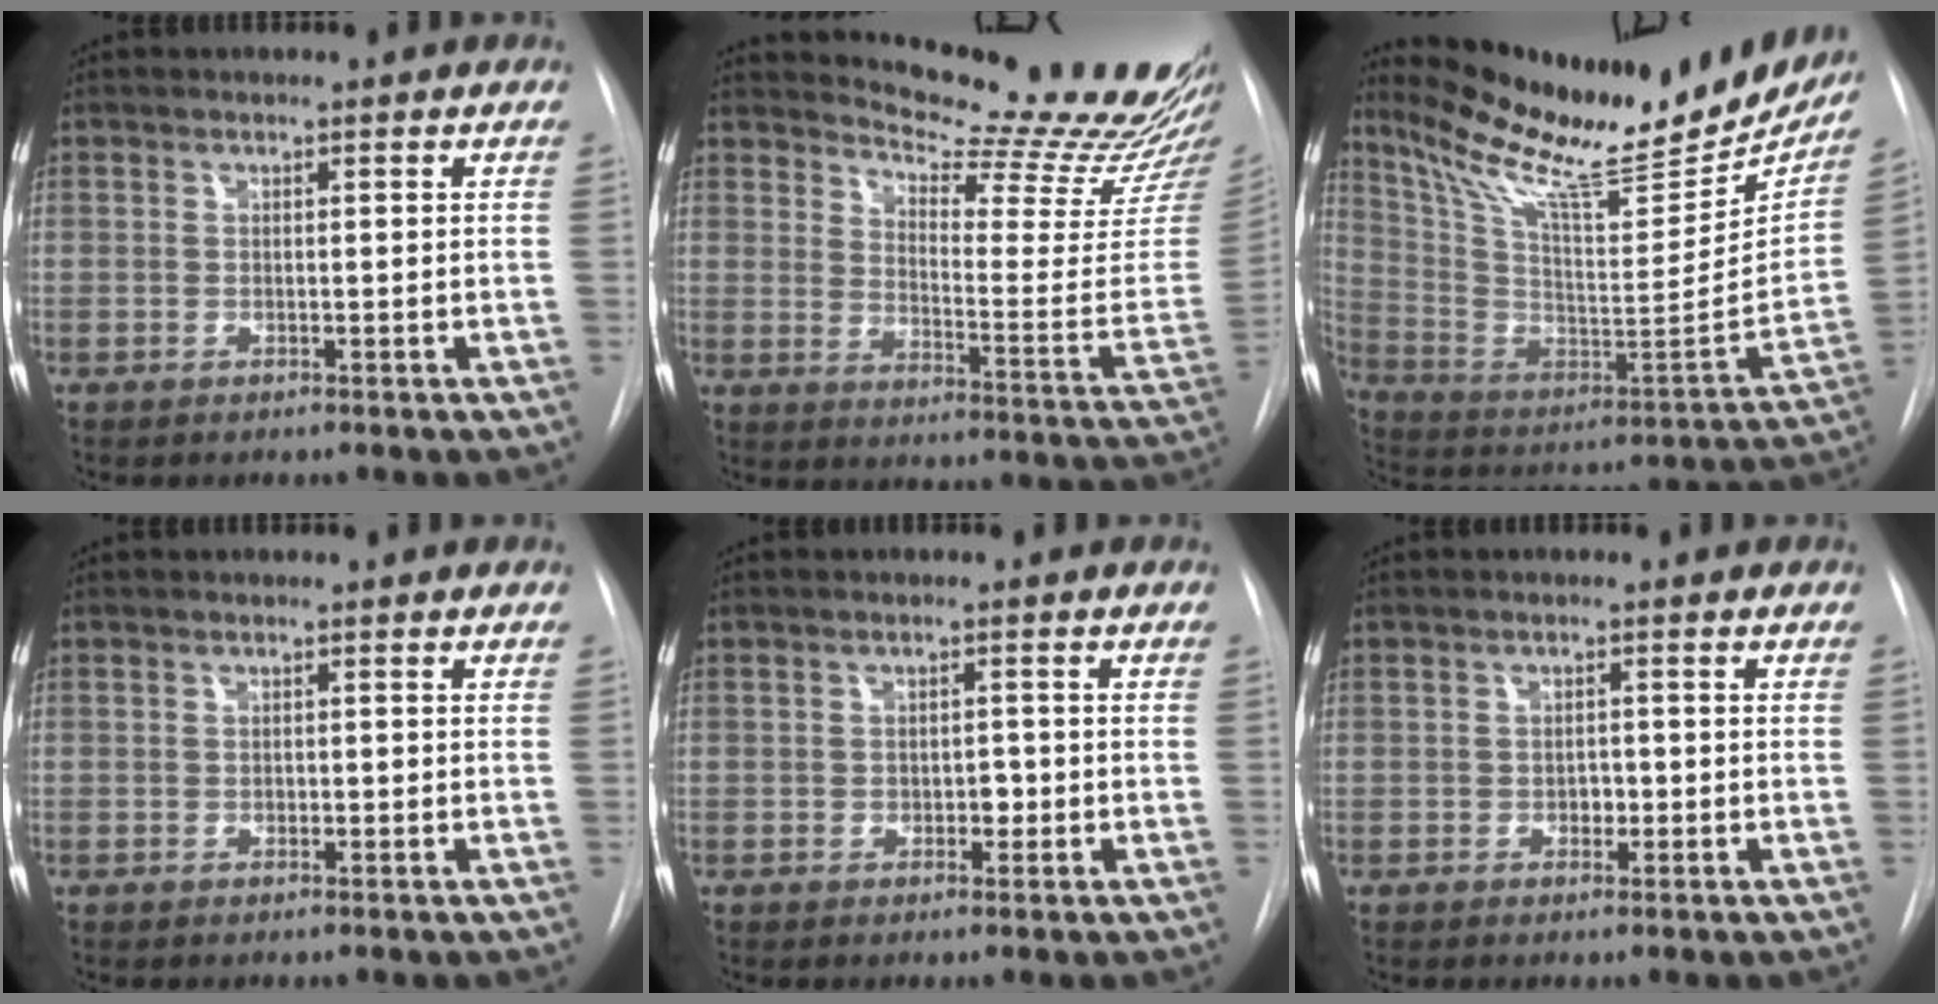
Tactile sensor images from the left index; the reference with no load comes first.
{"total": 20.7, "force": [19.7, 0.8, 6.2], "torque": [-0.092, -0.141, 0.238]}
{"total": 27.6, "force": [23.2, 5.5, 14.0], "torque": [-0.236, -0.060, 0.343]}
{"total": 1.0, "force": [-0.9, 0.3, 0.1], "torque": [0.000, -0.004, -0.014]}
{"total": 2.0, "force": [-1.3, 1.1, 1.1], "torque": [-0.010, -0.002, -0.017]}
{"total": 1.8, "force": [-1.2, 1.0, 0.8], "torque": [-0.010, -0.002, -0.017]}